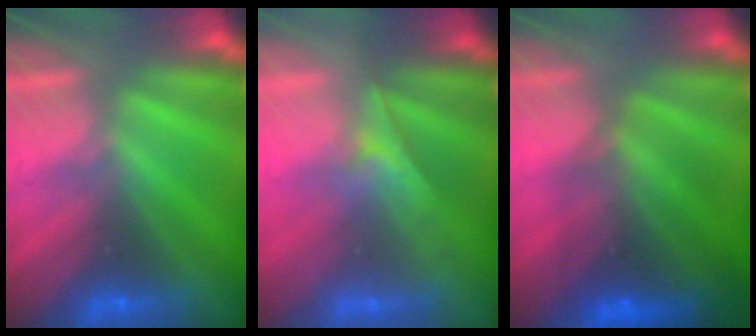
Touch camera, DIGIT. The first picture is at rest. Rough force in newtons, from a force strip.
{"total": 1.9}
{"total": 7.0}